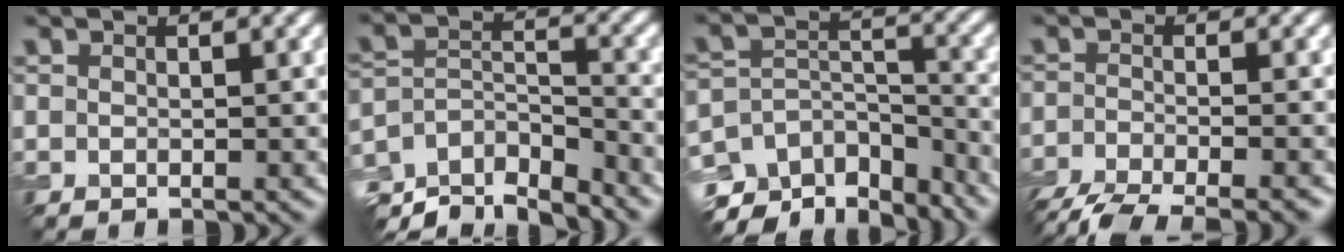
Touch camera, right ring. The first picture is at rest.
{"total": 7.2, "force": [-5.5, 2.7, 3.9], "torque": [-0.076, -0.005, -0.093]}
{"total": 7.5, "force": [-5.7, 4.0, 2.8], "torque": [-0.050, 0.013, -0.088]}
{"total": 8.1, "force": [-6.8, 2.1, 3.8], "torque": [-0.069, -0.024, -0.104]}